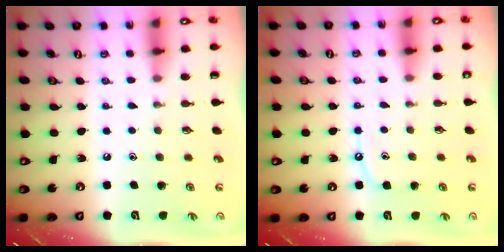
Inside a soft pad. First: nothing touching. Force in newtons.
{"total": 5.5, "press": 5.5, "slide": 0.5}